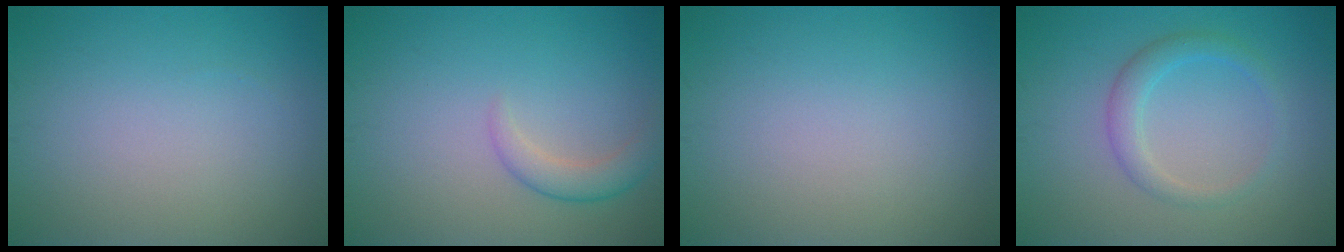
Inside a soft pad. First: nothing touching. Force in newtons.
{"total": 2.3, "press": 2.3, "slide": 0.1}
{"total": 0.0}
{"total": 2.5, "press": 2.5, "slide": 0.1}